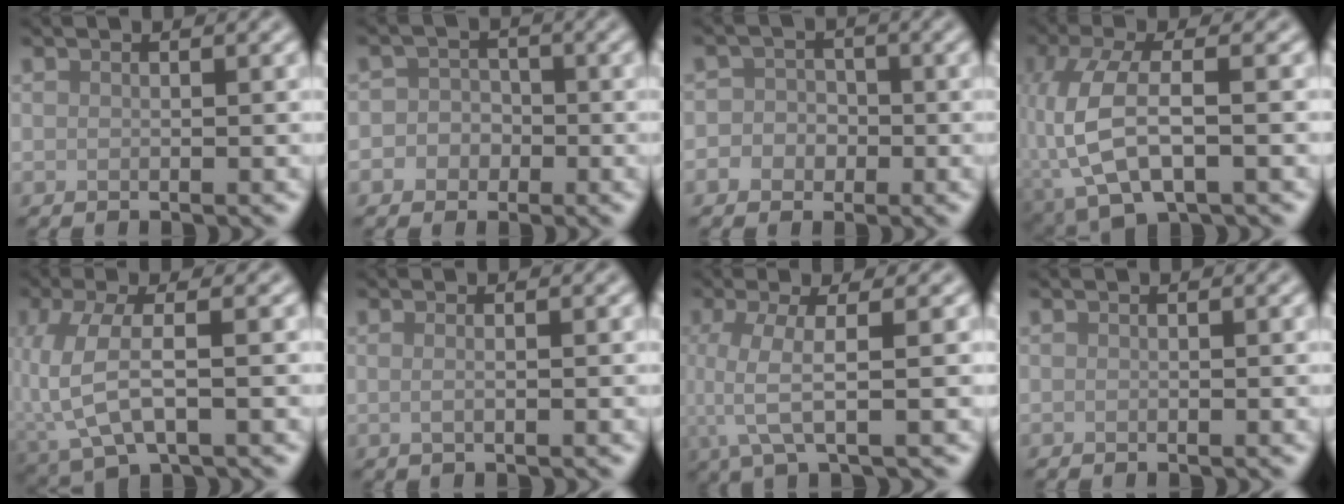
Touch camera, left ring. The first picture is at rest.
{"total": 3.2, "force": [-1.0, 3.0, 0.6], "torque": [0.022, 0.008, -0.034]}
{"total": 2.9, "force": [-0.8, 2.7, 0.7], "torque": [0.016, 0.009, -0.032]}
{"total": 7.0, "force": [-2.0, 2.9, 6.1], "torque": [-0.142, -0.001, -0.045]}
{"total": 5.0, "force": [-0.8, 2.0, 4.6], "torque": [-0.114, -0.007, -0.015]}
{"total": 1.3, "force": [0.1, 0.6, 1.2], "torque": [-0.017, -0.006, -0.006]}
{"total": 4.2, "force": [-0.3, 1.0, 4.1], "torque": [-0.085, -0.003, -0.007]}
{"total": 0.0}